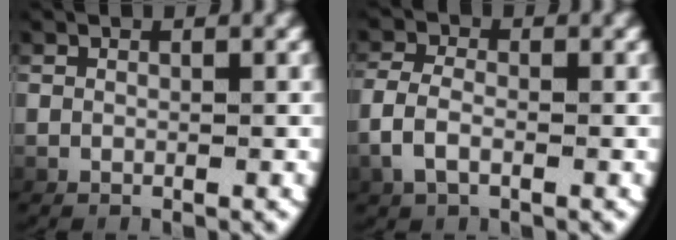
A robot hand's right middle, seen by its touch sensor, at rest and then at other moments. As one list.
[{"total": 2.5, "force": [-0.8, 1.6, 1.7], "torque": [-0.050, -0.001, -0.011]}]